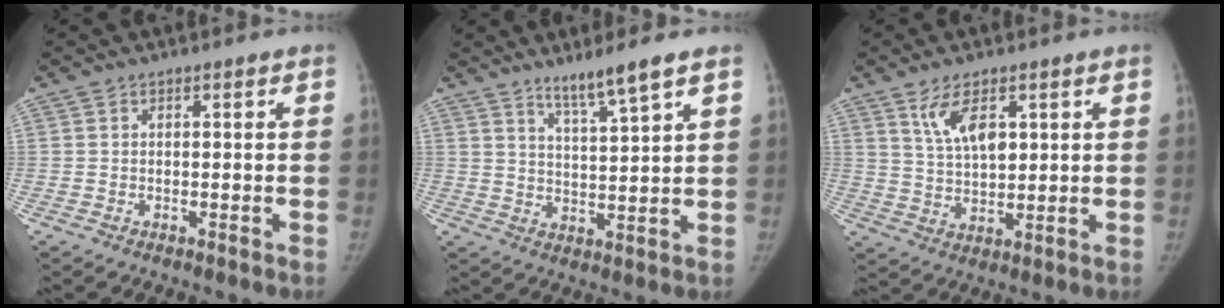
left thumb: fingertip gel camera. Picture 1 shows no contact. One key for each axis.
{"total": 6.4, "fx": 4.9, "fy": -0.4, "fz": 4.2, "tx": -0.072, "ty": -0.040, "tz": 0.094}
{"total": 7.6, "fx": 3.5, "fy": 3.7, "fz": 5.6, "tx": -0.087, "ty": -0.019, "tz": 0.073}